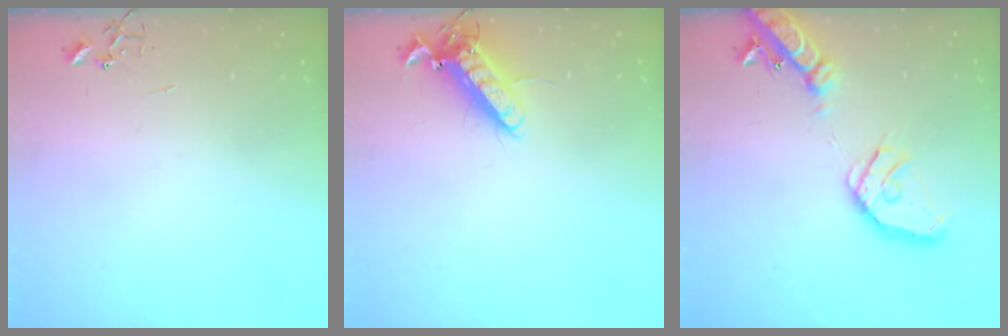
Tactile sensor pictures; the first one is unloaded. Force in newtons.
{"total": 12.6, "press": 12.4, "slide": 2.4}
{"total": 18.8, "press": 18.6, "slide": 3.0}